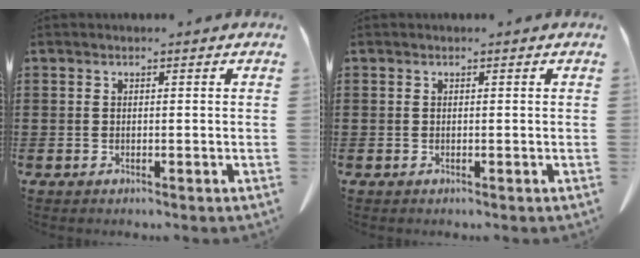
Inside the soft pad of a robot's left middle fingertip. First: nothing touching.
{"total": 0.0}